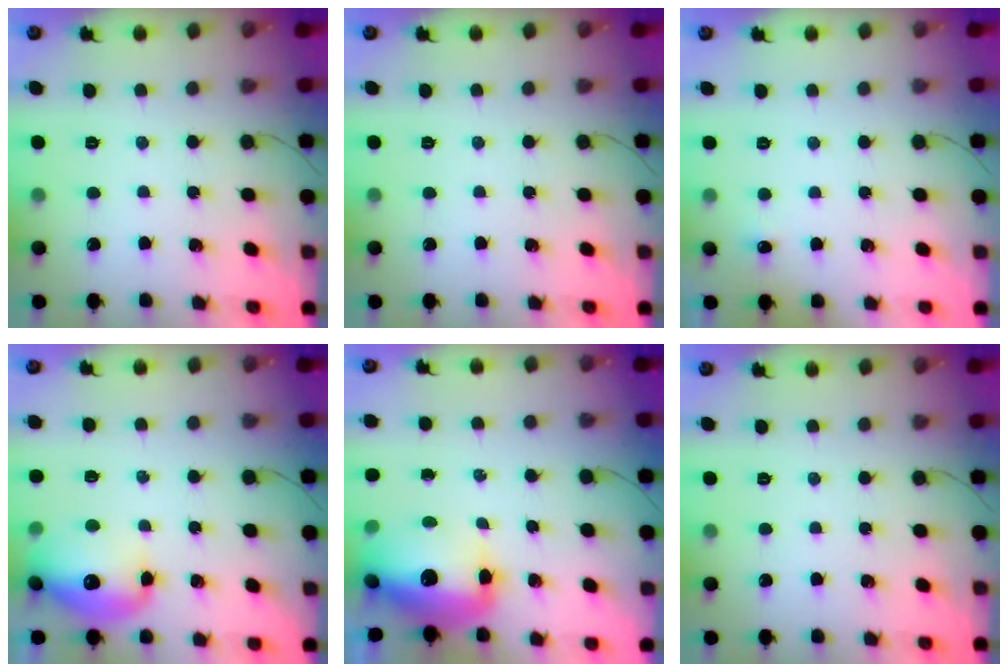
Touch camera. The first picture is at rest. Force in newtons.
{"total": 0.0}
{"total": 2.4, "press": 2.2, "slide": 1.1}
{"total": 13.7, "press": 13.2, "slide": 3.8}
{"total": 14.2, "press": 13.8, "slide": 3.3}
{"total": 0.0}